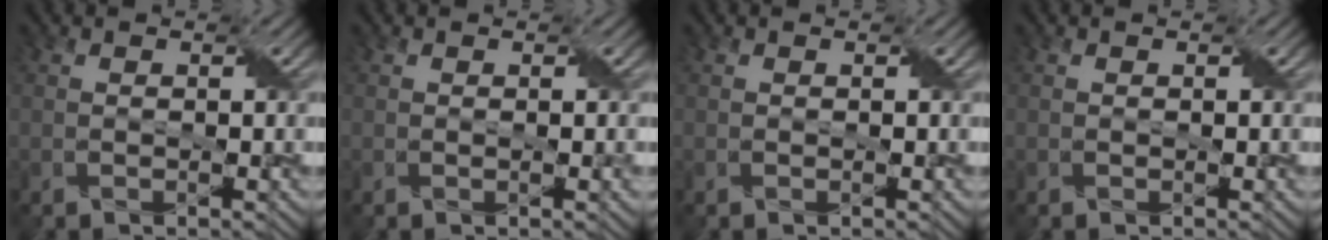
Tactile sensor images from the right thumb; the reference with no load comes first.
{"total": 0.8, "force": [0.1, 0.1, 0.8], "torque": [-0.012, 0.001, 0.001]}
{"total": 0.0}
{"total": 0.0}